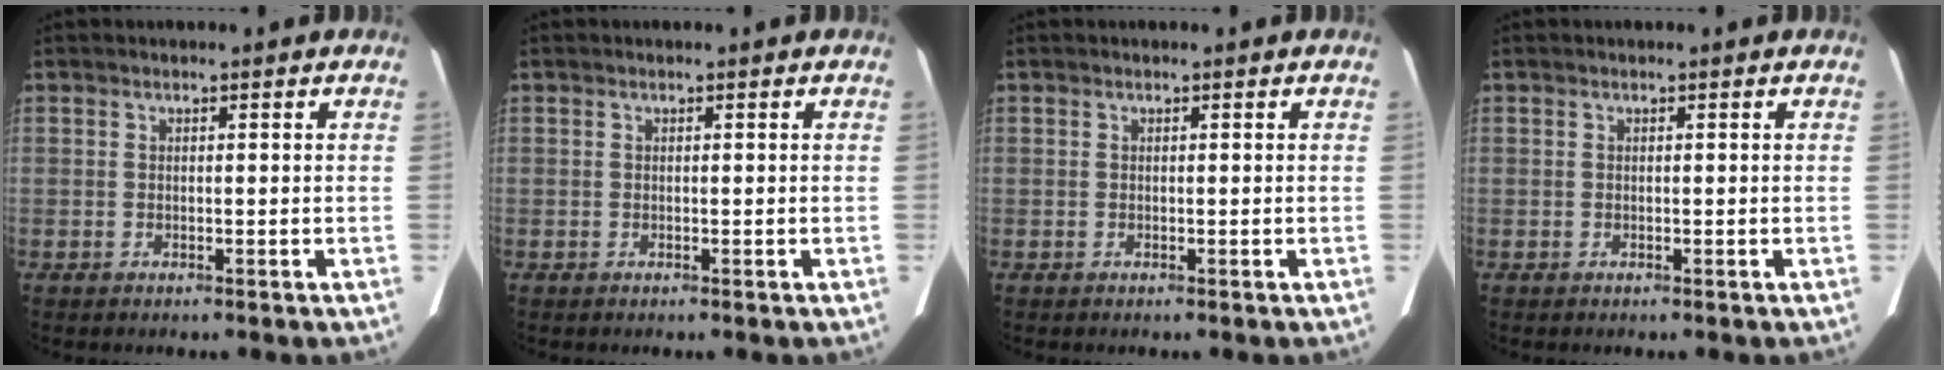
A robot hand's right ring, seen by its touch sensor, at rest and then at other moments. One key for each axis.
{"total": 0.0}
{"total": 0.0}
{"total": 0.0}